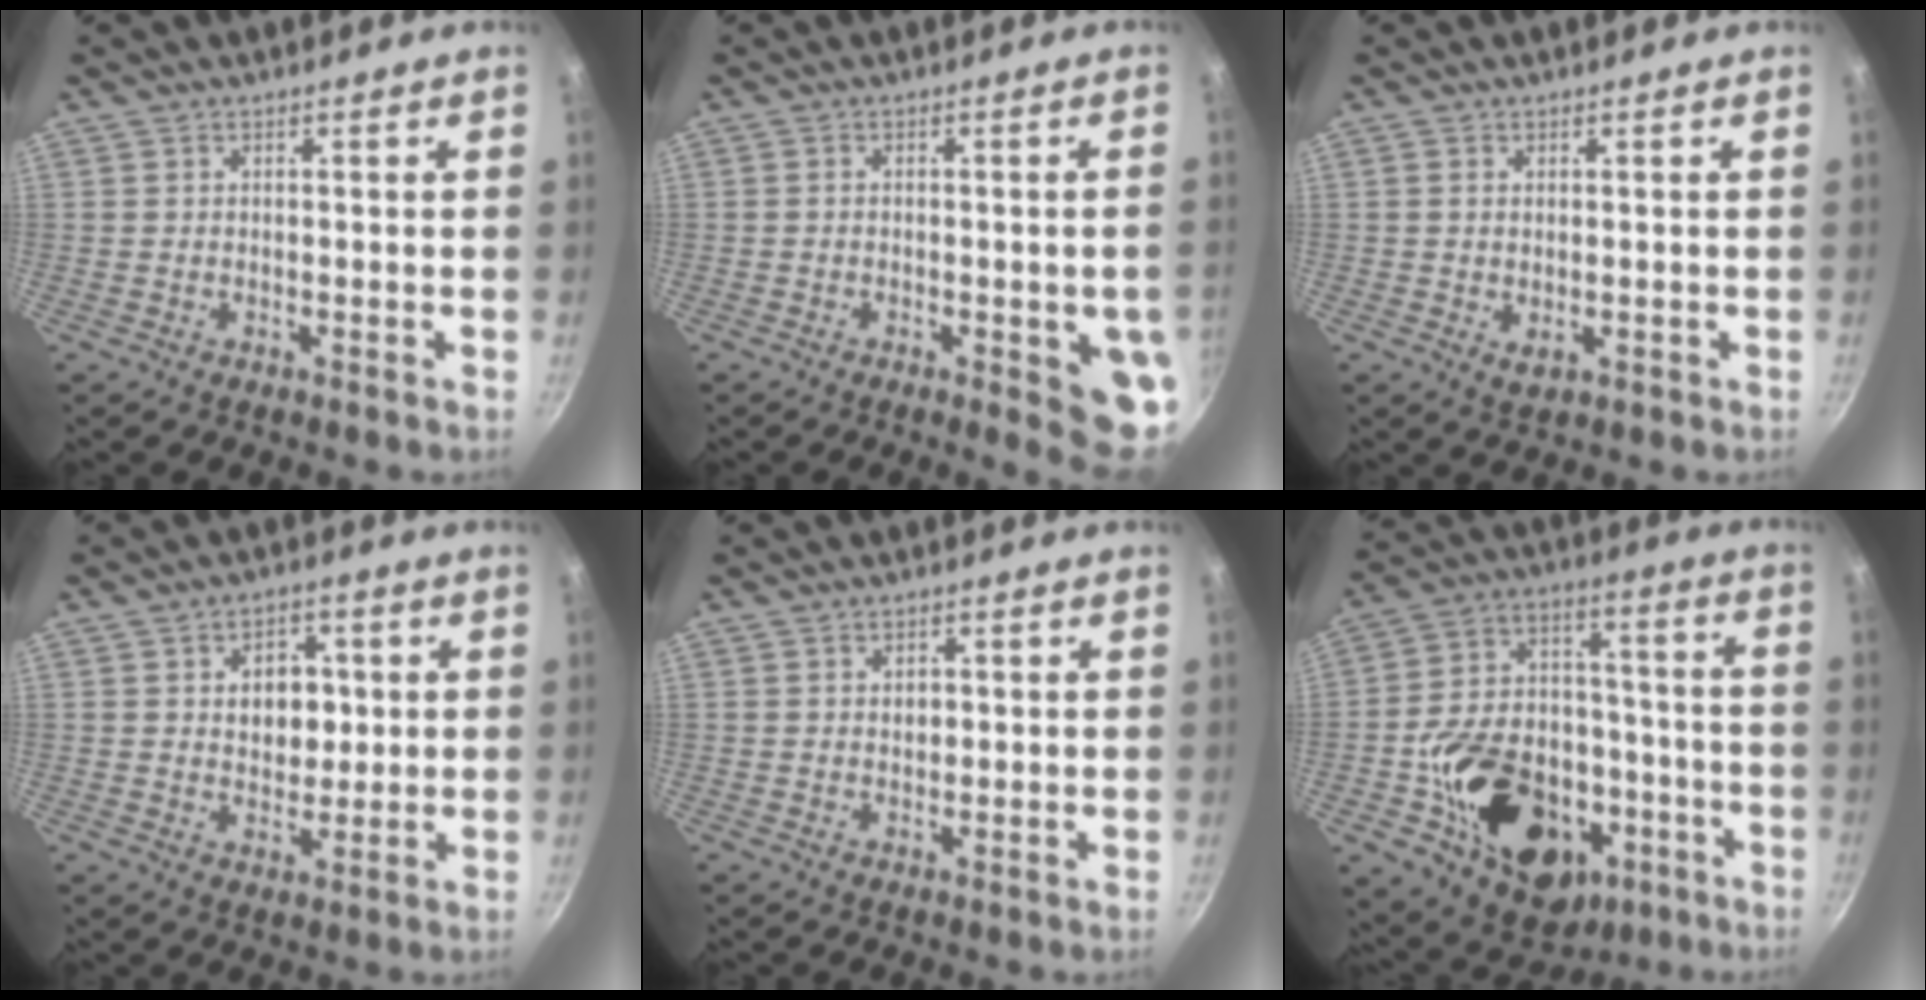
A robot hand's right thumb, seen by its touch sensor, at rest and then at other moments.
{"total": 8.2, "force": [-2.2, 2.6, 7.5], "torque": [-0.065, 0.003, -0.024]}
{"total": 2.2, "force": [0.0, 1.3, 1.7], "torque": [-0.028, -0.006, 0.002]}
{"total": 7.5, "force": [1.3, 5.5, 4.9], "torque": [-0.037, -0.003, 0.020]}
{"total": 1.9, "force": [0.3, 1.5, 1.2], "torque": [-0.009, 0.002, 0.006]}
{"total": 28.7, "force": [-10.1, 19.9, 18.1], "torque": [-0.260, 0.062, -0.135]}